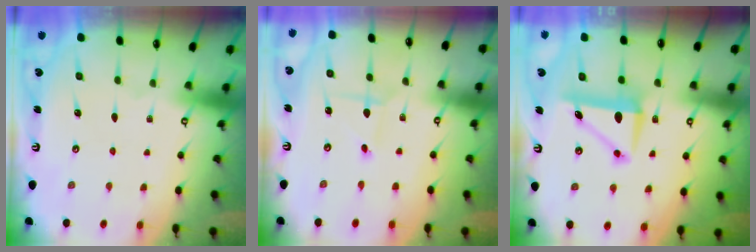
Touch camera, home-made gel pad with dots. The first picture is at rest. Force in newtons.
{"total": 1.7, "press": 1.7, "slide": 0.2}
{"total": 8.1, "press": 7.8, "slide": 2.2}